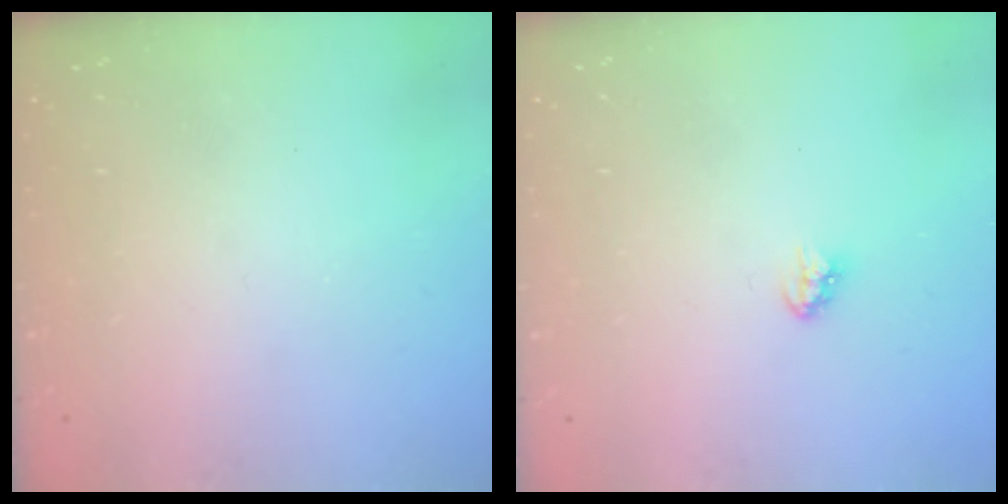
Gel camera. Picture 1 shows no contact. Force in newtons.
{"total": 2.9, "press": 2.9, "slide": 0.2}